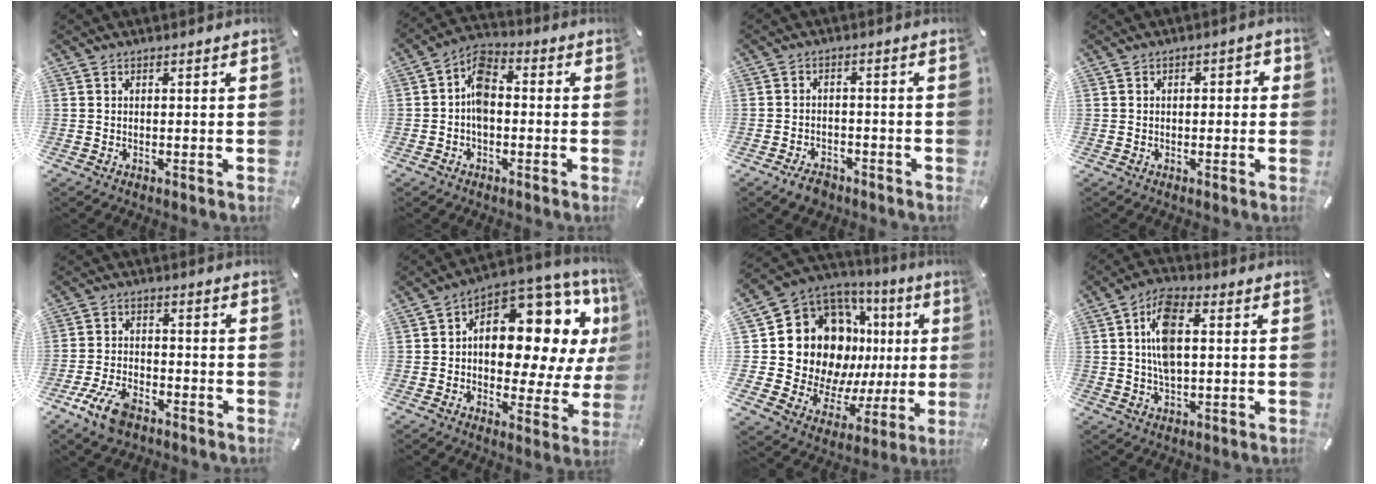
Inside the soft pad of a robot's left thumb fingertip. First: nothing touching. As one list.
[{"total": 7.4, "force": [-1.3, 4.9, 5.5], "torque": [-0.107, 0.020, -0.021]}, {"total": 3.8, "force": [-2.9, 2.0, 1.3], "torque": [-0.020, 0.017, -0.055]}, {"total": 1.9, "force": [-0.6, 1.2, 1.3], "torque": [-0.023, 0.009, -0.015]}, {"total": 9.1, "force": [-5.3, 4.8, 5.6], "torque": [-0.127, 0.015, -0.100]}, {"total": 13.8, "force": [6.1, 8.1, 9.3], "torque": [-0.121, -0.081, 0.101]}, {"total": 23.2, "force": [6.2, 17.1, 14.4], "torque": [-0.249, -0.063, 0.147]}, {"total": 10.4, "force": [1.6, 5.5, 8.7], "torque": [-0.170, 0.003, 0.024]}]